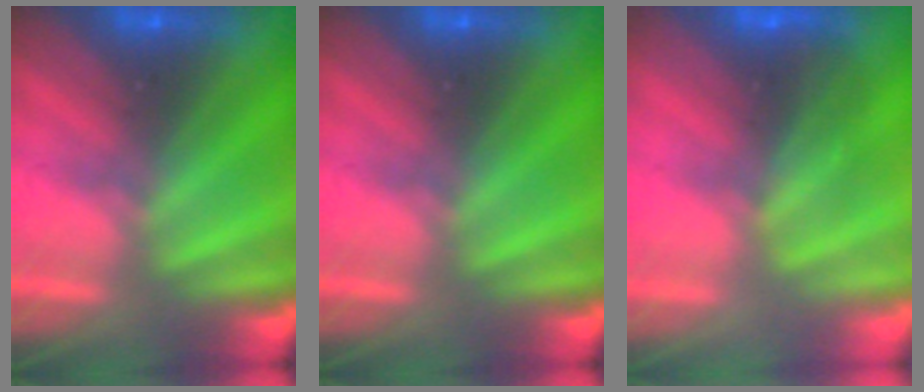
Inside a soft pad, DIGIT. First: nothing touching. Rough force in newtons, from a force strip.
{"total": 0.0}
{"total": 2.6}